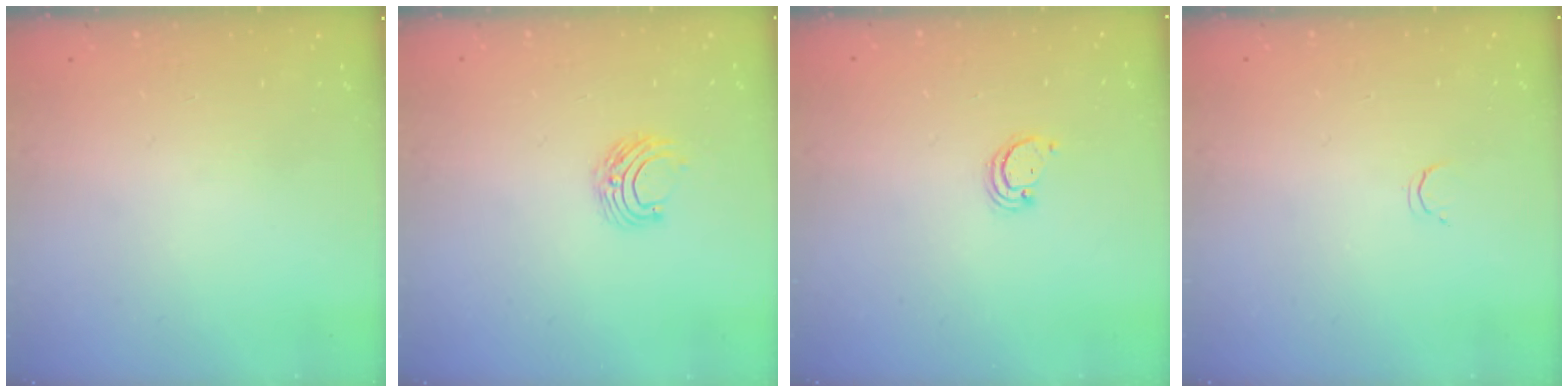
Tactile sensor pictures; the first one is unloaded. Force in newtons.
{"total": 6.3, "press": 6.3, "slide": 0.5}
{"total": 2.4, "press": 2.4, "slide": 0.2}
{"total": 2.1, "press": 2.1, "slide": 0.4}